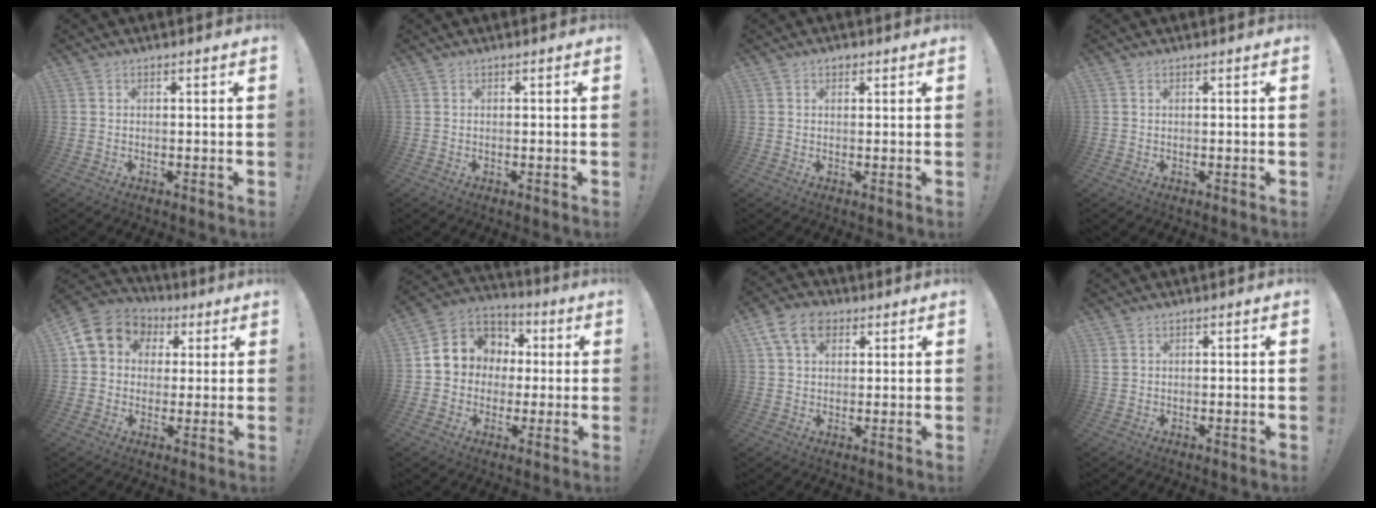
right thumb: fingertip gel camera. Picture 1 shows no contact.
{"total": 0.0}
{"total": 1.0, "force": [0.6, 0.8, 0.3], "torque": [-0.006, 0.001, 0.011]}
{"total": 0.0}
{"total": 11.6, "force": [3.4, 9.9, 5.0], "torque": [-0.067, -0.009, 0.071]}
{"total": 11.2, "force": [1.4, 10.4, 3.9], "torque": [-0.043, -0.003, 0.037]}
{"total": 10.0, "force": [4.3, 6.9, 5.8], "torque": [-0.097, -0.001, 0.085]}
{"total": 1.2, "force": [0.7, 0.9, 0.6], "torque": [-0.011, 0.004, 0.014]}